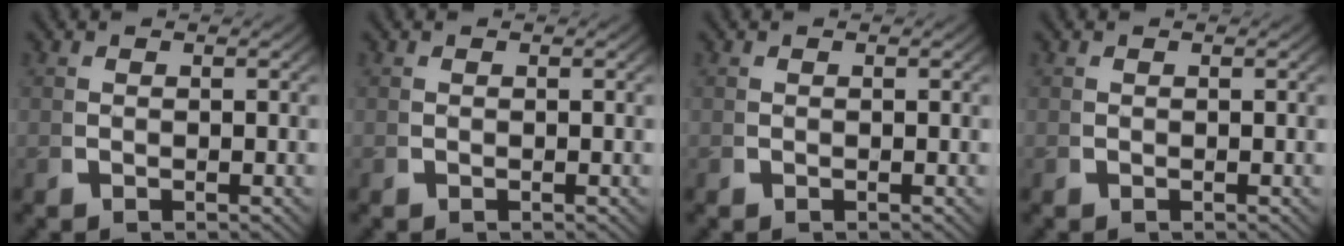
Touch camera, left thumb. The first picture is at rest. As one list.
[{"total": 0.0}, {"total": 0.0}, {"total": 0.0}]